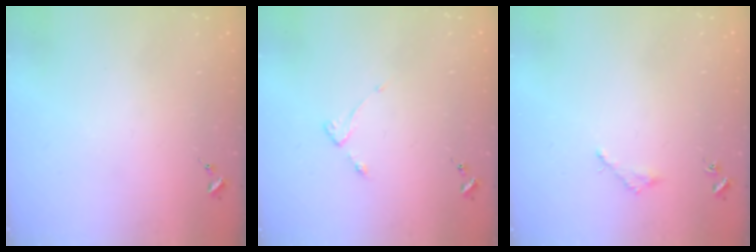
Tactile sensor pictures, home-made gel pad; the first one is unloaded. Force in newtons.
{"total": 2.8, "press": 2.7, "slide": 0.5}
{"total": 1.6, "press": 1.6, "slide": 0.2}